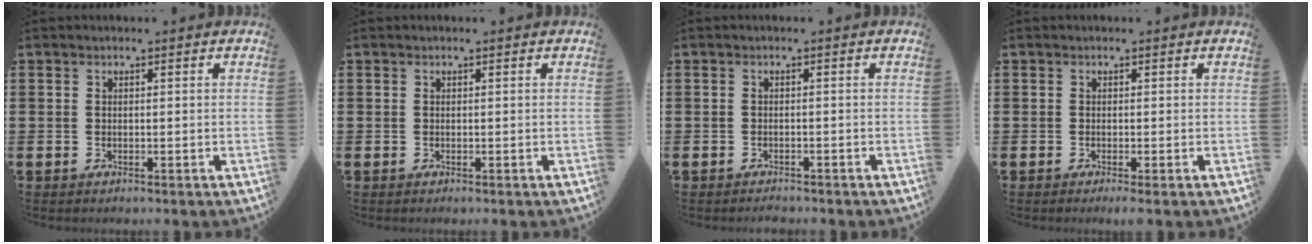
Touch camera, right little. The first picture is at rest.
{"total": 0.0}
{"total": 0.8, "force": [-0.8, 0.1, 0.0], "torque": [-0.004, 0.000, -0.018]}
{"total": 0.8, "force": [-0.3, 0.0, 0.7], "torque": [-0.012, -0.002, -0.005]}